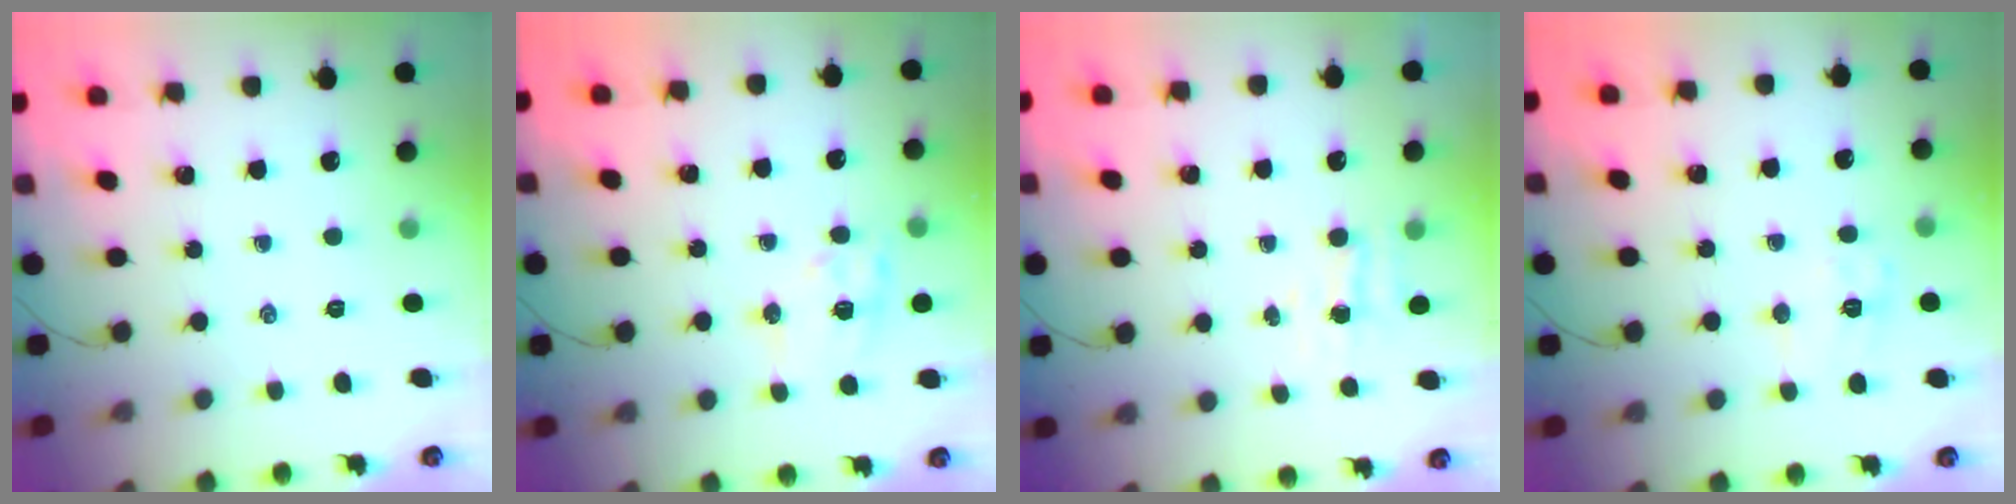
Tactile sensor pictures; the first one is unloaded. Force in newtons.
{"total": 10.5, "press": 10.4, "slide": 1.4}
{"total": 3.7, "press": 3.6, "slide": 1.0}
{"total": 8.1, "press": 8.1, "slide": 0.9}